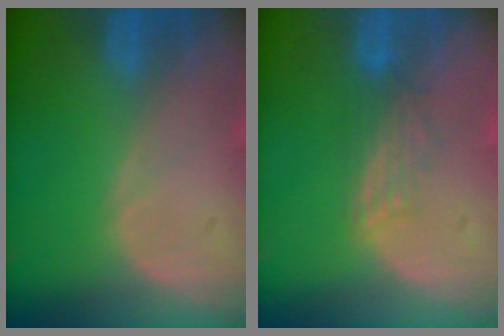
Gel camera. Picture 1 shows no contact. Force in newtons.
{"total": 2.7, "press": 2.7, "slide": 0.4}